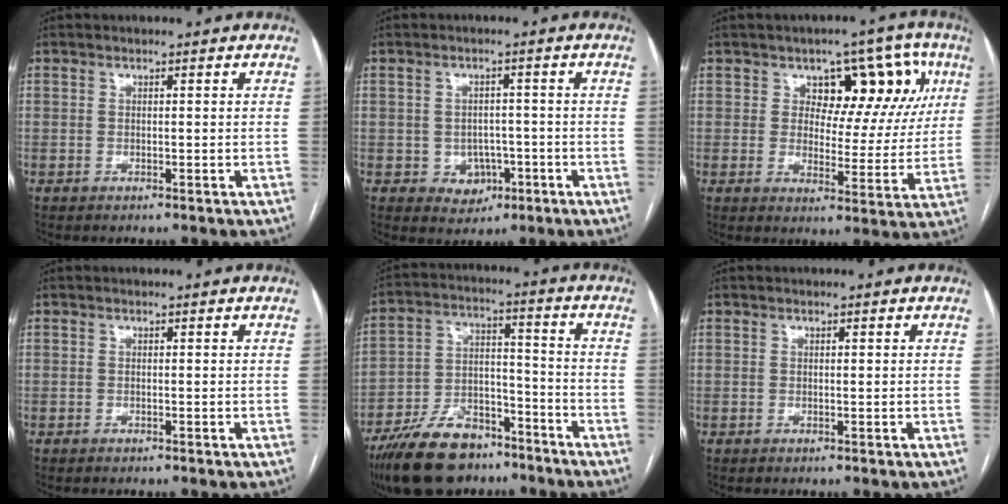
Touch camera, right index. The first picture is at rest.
{"total": 4.4, "force": [-1.5, 3.8, 1.6], "torque": [-0.013, 0.006, -0.011]}
{"total": 12.0, "force": [4.6, 7.0, 8.6], "torque": [-0.083, 0.031, 0.066]}
{"total": 0.0}
{"total": 16.0, "force": [-12.0, 7.5, 7.5], "torque": [-0.136, 0.018, -0.202]}
{"total": 0.0}